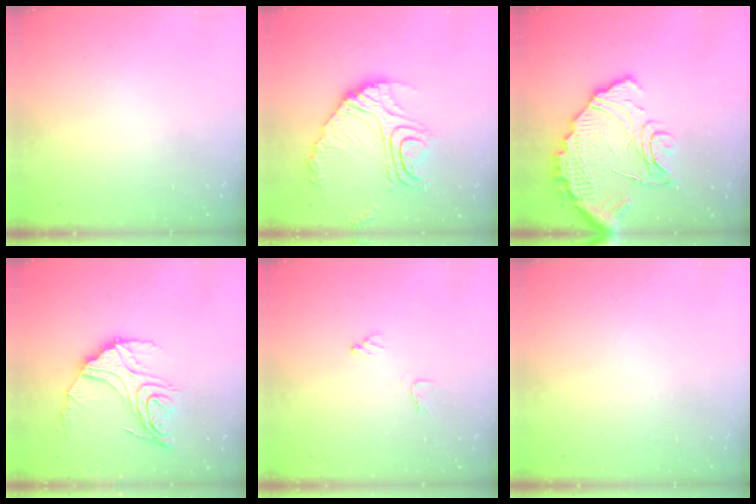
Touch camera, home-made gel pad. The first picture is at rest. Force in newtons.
{"total": 18.0, "press": 17.9, "slide": 1.5}
{"total": 17.5, "press": 17.5, "slide": 1.1}
{"total": 16.1, "press": 16.0, "slide": 1.6}
{"total": 6.6, "press": 6.6, "slide": 0.3}
{"total": 0.0}